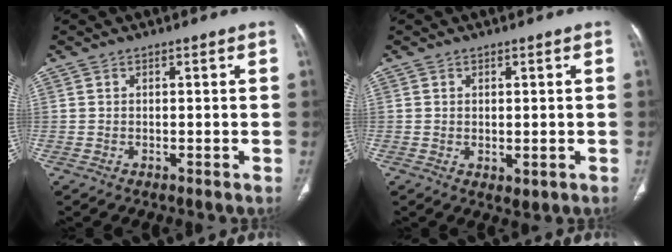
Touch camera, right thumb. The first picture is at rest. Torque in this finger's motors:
{"motor_torque": [-0.23, 0.24, -0.31, 0.12, 0.00]}